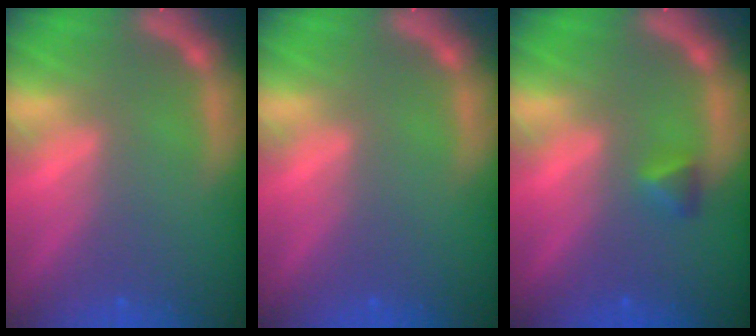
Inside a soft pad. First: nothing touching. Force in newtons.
{"total": 0.0}
{"total": 1.4}